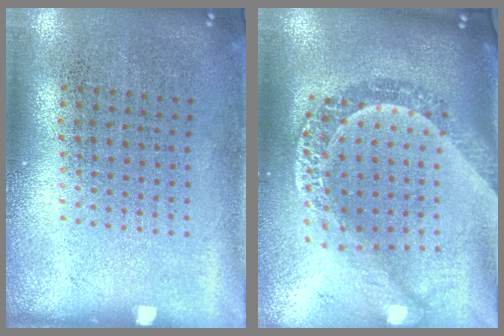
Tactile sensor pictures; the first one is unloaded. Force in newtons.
{"total": 3.0, "press": 2.3, "slide": 1.9}